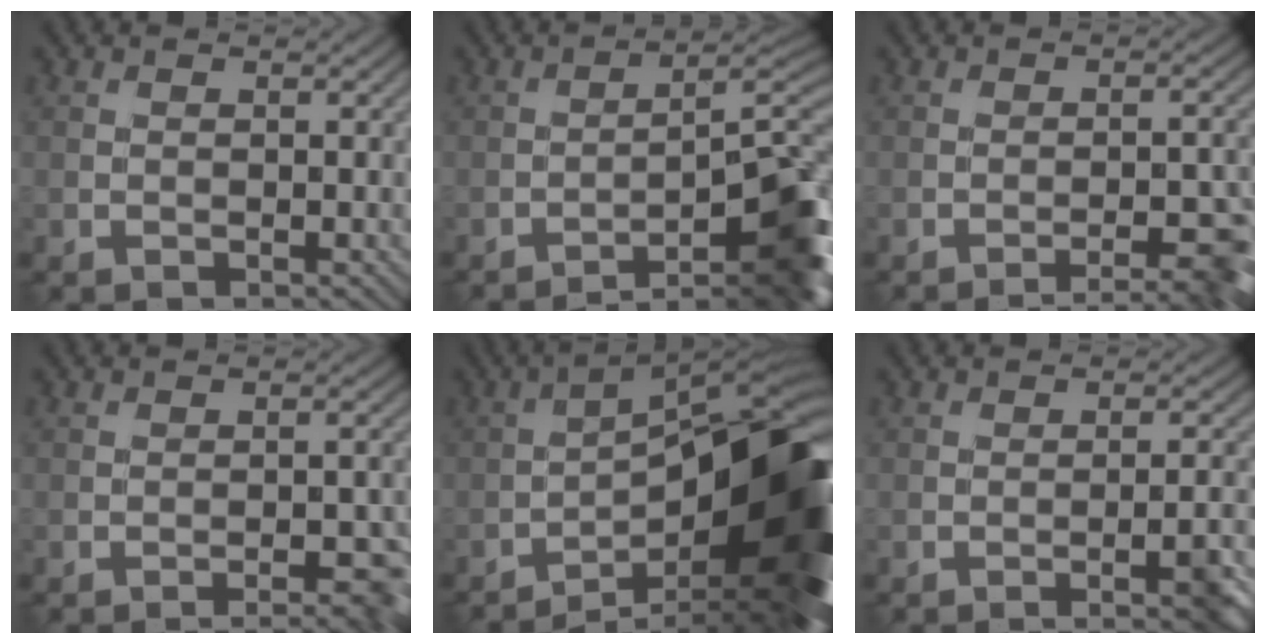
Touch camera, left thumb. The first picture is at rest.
{"total": 12.3, "force": [-7.9, 2.7, 9.1], "torque": [-0.122, 0.010, -0.108]}
{"total": 5.8, "force": [-3.6, 1.2, 4.4], "torque": [-0.060, 0.002, -0.043]}
{"total": 4.0, "force": [-2.3, 0.9, 3.1], "torque": [-0.038, 0.000, -0.023]}
{"total": 16.8, "force": [-6.9, 5.4, 14.4], "torque": [-0.178, -0.001, -0.114]}
{"total": 4.0, "force": [-2.0, 0.7, 3.4], "torque": [-0.045, 0.008, -0.028]}